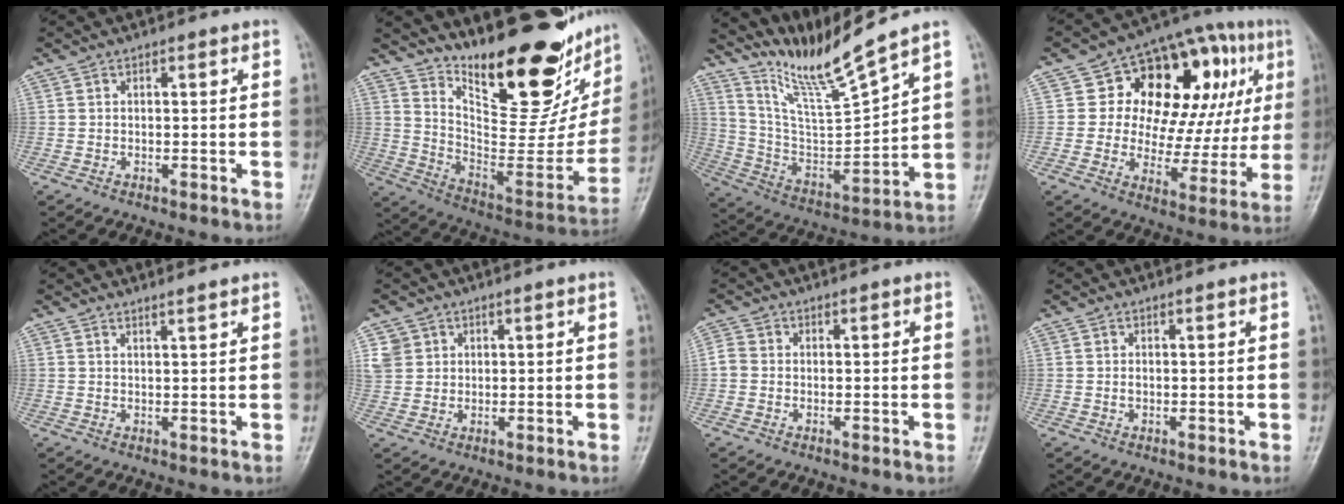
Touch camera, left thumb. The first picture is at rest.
{"total": 28.8, "force": [20.0, 9.4, 18.5], "torque": [-0.241, -0.116, 0.304]}
{"total": 13.1, "force": [11.7, -1.3, 5.7], "torque": [-0.105, -0.073, 0.236]}
{"total": 21.6, "force": [6.1, 13.1, 16.1], "torque": [-0.150, 0.016, 0.083]}
{"total": 1.5, "force": [1.3, -0.4, 0.5], "torque": [-0.006, -0.014, 0.023]}
{"total": 4.0, "force": [1.9, 3.4, 1.0], "torque": [-0.005, -0.001, 0.040]}
{"total": 1.9, "force": [0.1, 1.7, 1.0], "torque": [-0.017, 0.005, -0.005]}
{"total": 0.6, "force": [0.2, 0.2, 0.5], "torque": [-0.011, 0.000, 0.004]}